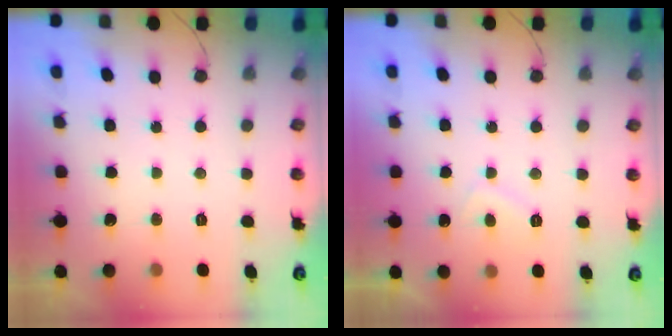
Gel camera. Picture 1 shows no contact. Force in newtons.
{"total": 2.7, "press": 2.6, "slide": 0.8}